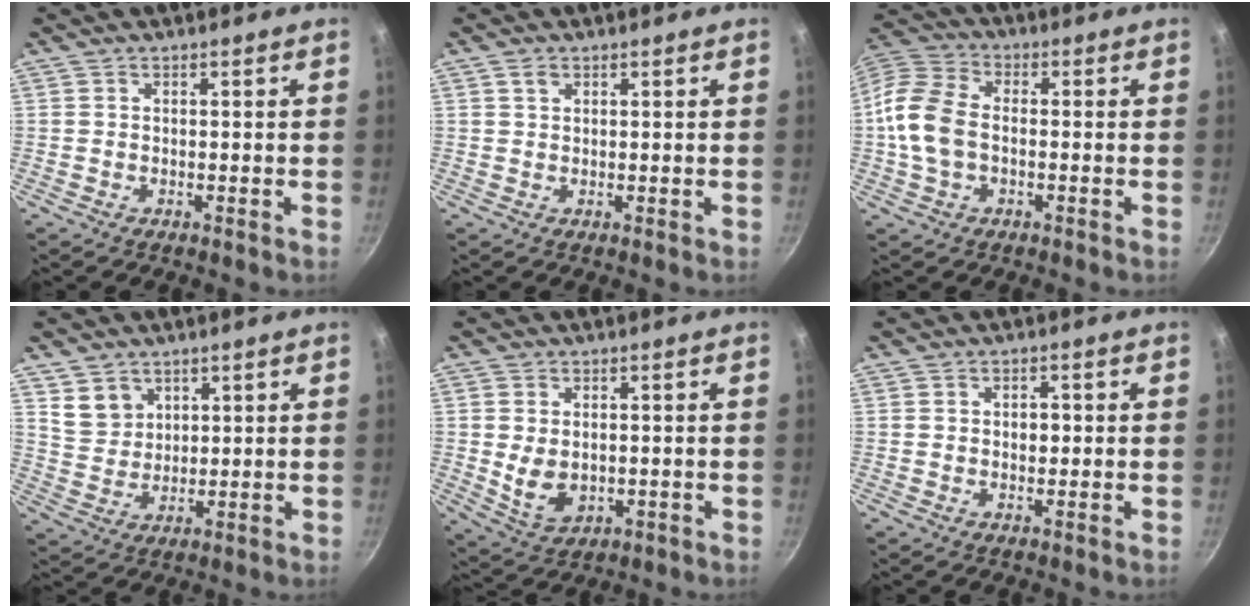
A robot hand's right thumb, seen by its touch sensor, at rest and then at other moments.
{"total": 1.6, "force": [0.9, 1.0, 0.8], "torque": [-0.012, -0.001, 0.014]}
{"total": 11.4, "force": [-1.2, 7.6, 8.4], "torque": [-0.163, 0.029, -0.037]}
{"total": 5.9, "force": [3.1, 4.7, 2.0], "torque": [-0.012, -0.012, 0.066]}
{"total": 6.8, "force": [-0.1, 4.8, 4.8], "torque": [-0.079, -0.011, 0.014]}
{"total": 2.0, "force": [0.1, 1.4, 1.4], "torque": [-0.015, 0.004, 0.001]}